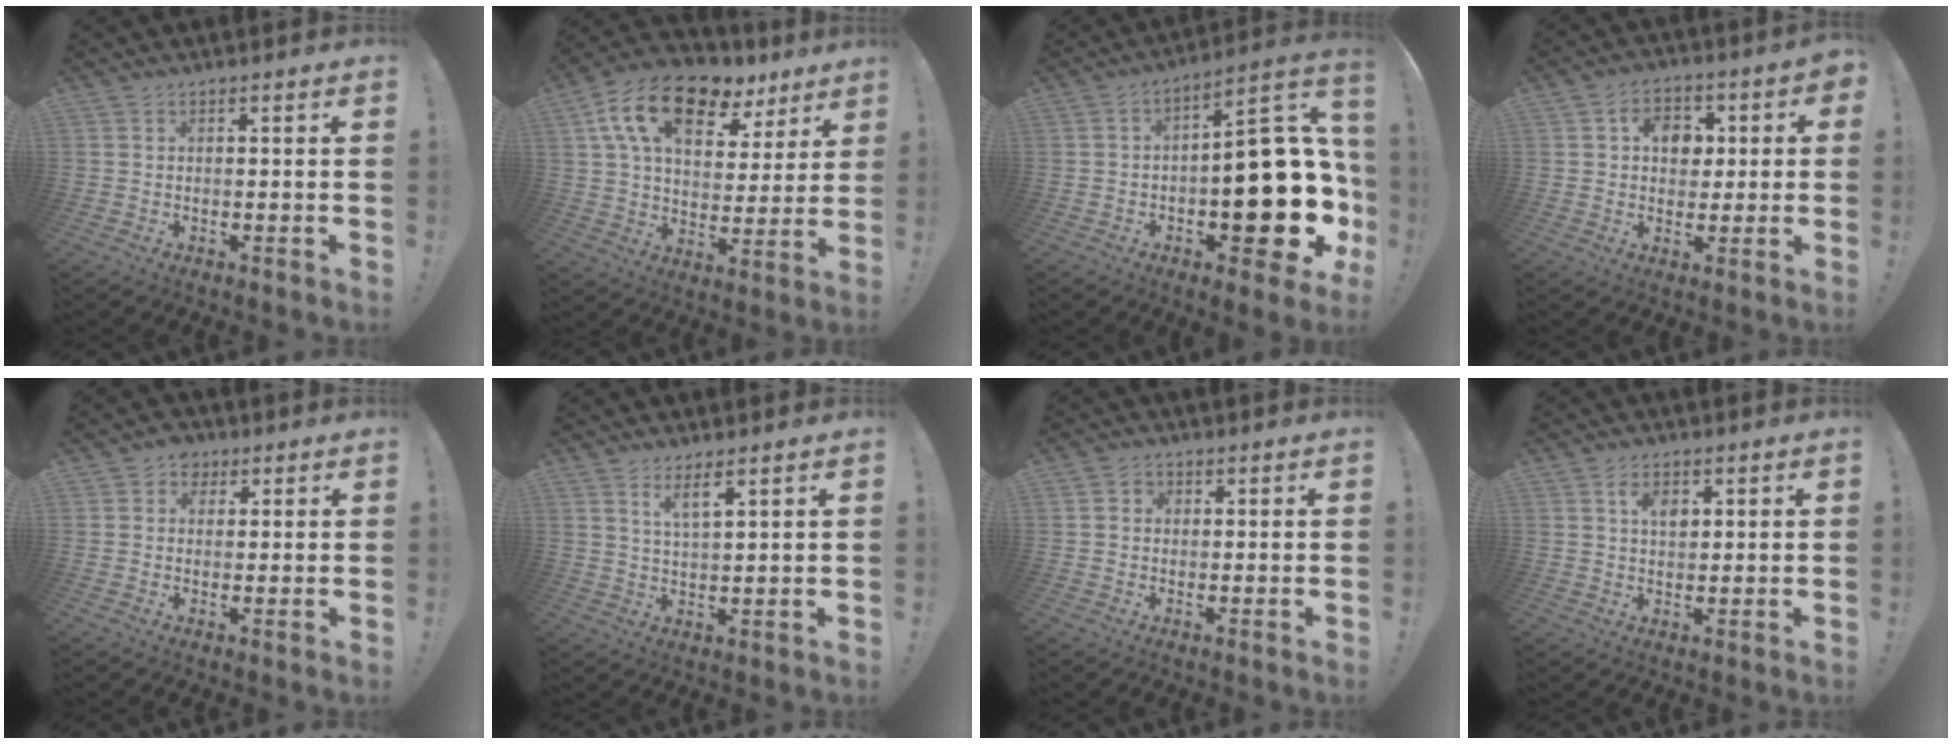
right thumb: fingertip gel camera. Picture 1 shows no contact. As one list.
[{"total": 18.3, "force": [10.0, 9.7, 11.9], "torque": [-0.195, -0.046, 0.177]}, {"total": 20.7, "force": [-3.6, 10.0, 17.8], "torque": [-0.202, 0.027, -0.046]}, {"total": 9.2, "force": [1.5, 7.5, 5.1], "torque": [-0.067, 0.008, 0.028]}, {"total": 4.0, "force": [1.4, 3.6, 1.0], "torque": [-0.007, -0.003, 0.023]}, {"total": 5.1, "force": [3.3, 0.8, 3.8], "torque": [-0.065, -0.016, 0.054]}, {"total": 2.2, "force": [-0.1, 2.1, 0.8], "torque": [-0.008, 0.004, -0.002]}, {"total": 4.7, "force": [1.5, 3.0, 3.3], "torque": [-0.052, 0.001, 0.025]}]